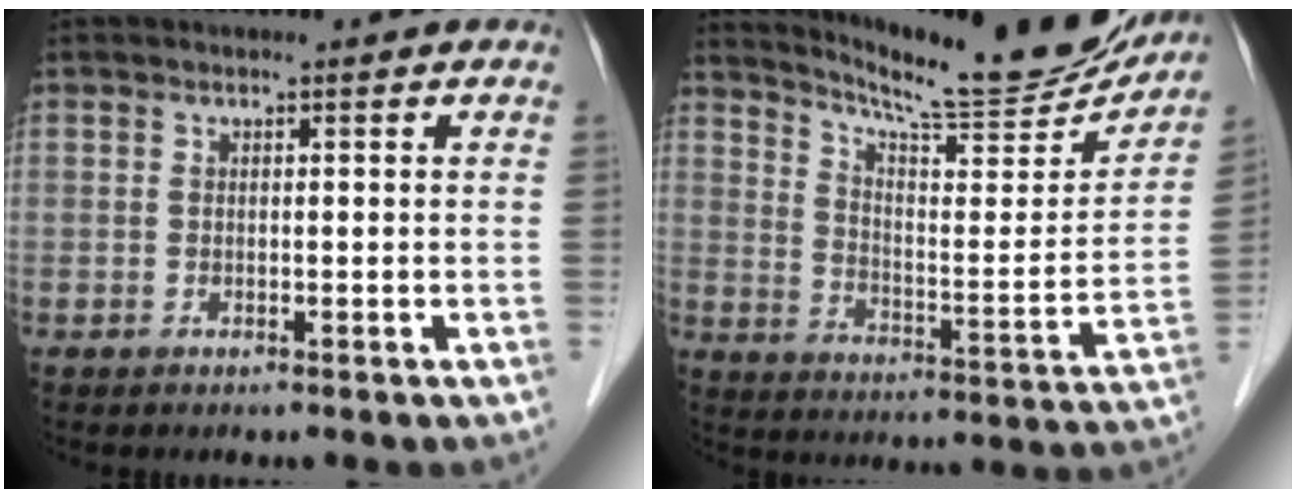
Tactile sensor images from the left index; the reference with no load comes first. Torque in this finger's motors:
{"motor_torque": [-0.67, -0.99, 0.08, 0.03]}